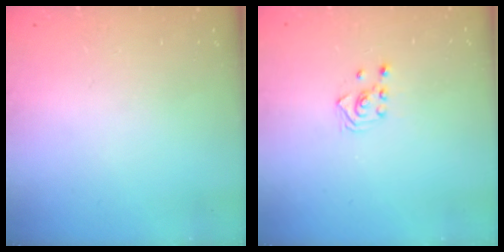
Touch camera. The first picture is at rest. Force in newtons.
{"total": 2.6, "press": 2.4, "slide": 0.9}